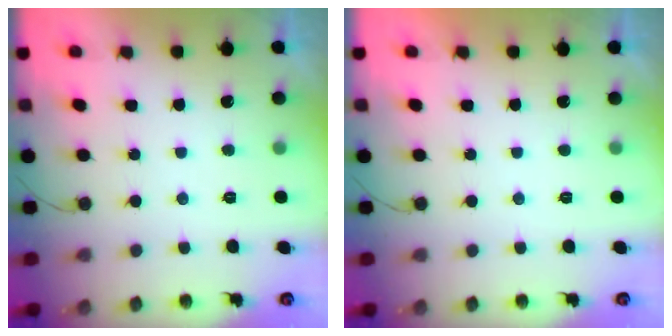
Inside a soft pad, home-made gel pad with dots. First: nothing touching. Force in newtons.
{"total": 1.9, "press": 1.9, "slide": 0.0}